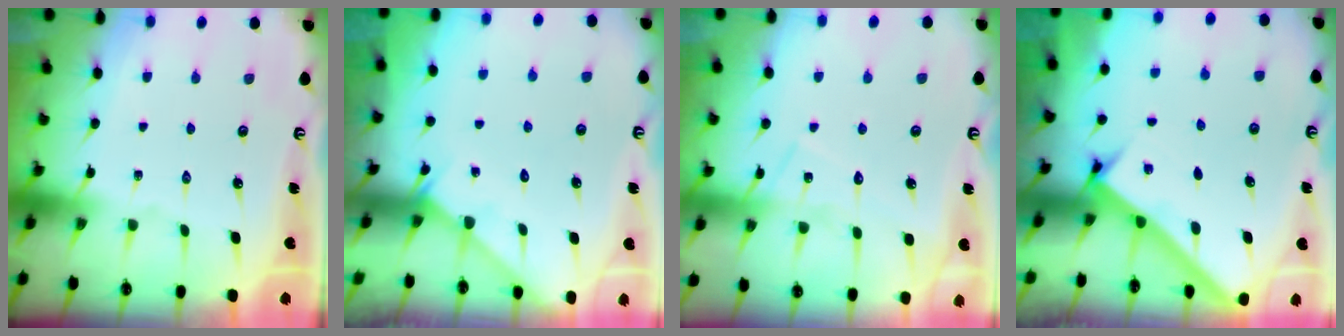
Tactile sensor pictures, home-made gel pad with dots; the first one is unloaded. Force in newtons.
{"total": 3.5, "press": 3.5, "slide": 0.3}
{"total": 9.4, "press": 9.4, "slide": 0.8}
{"total": 2.6, "press": 2.6, "slide": 0.4}